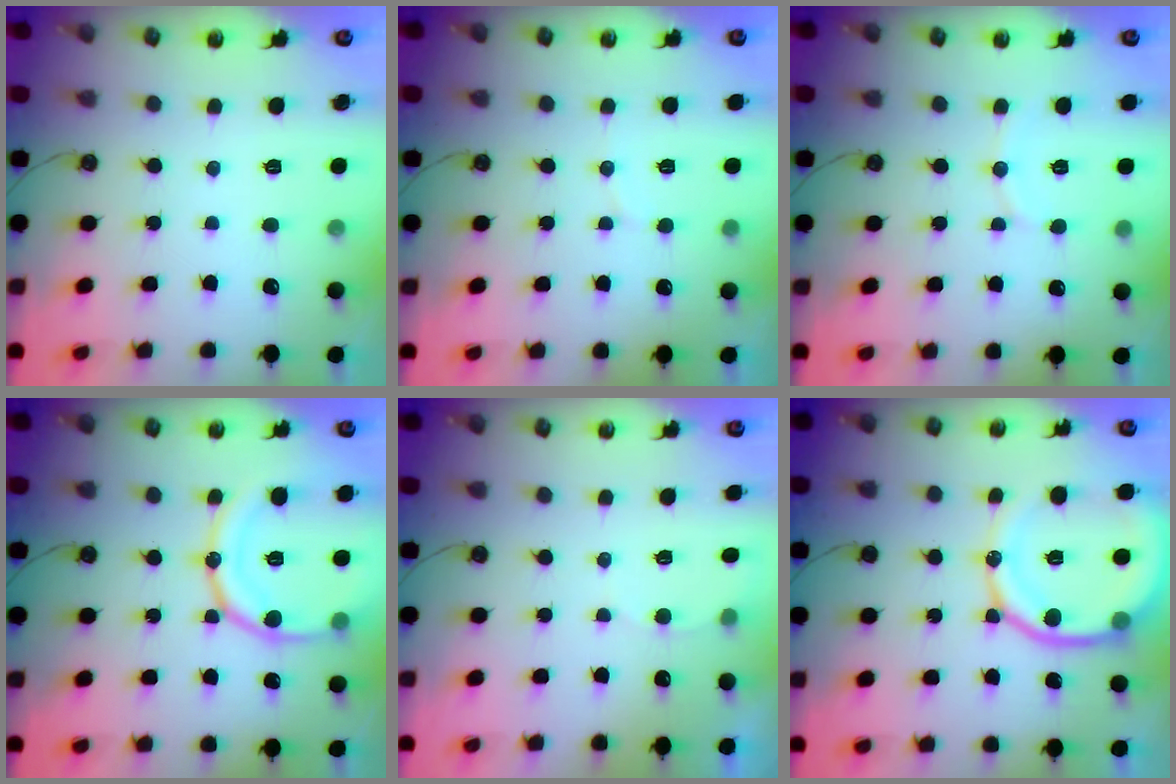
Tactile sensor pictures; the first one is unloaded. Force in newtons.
{"total": 2.2, "press": 2.0, "slide": 0.9}
{"total": 6.3, "press": 6.2, "slide": 1.3}
{"total": 16.6, "press": 16.6, "slide": 1.8}
{"total": 3.6, "press": 3.4, "slide": 1.4}
{"total": 16.6, "press": 16.5, "slide": 1.8}